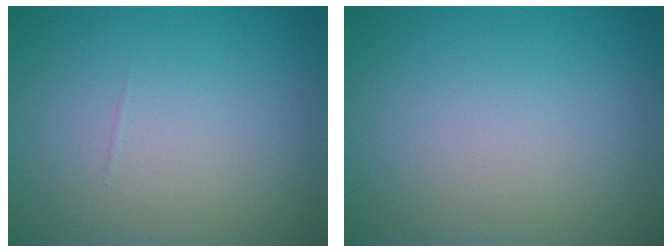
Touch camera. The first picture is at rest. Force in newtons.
{"total": 0.0}